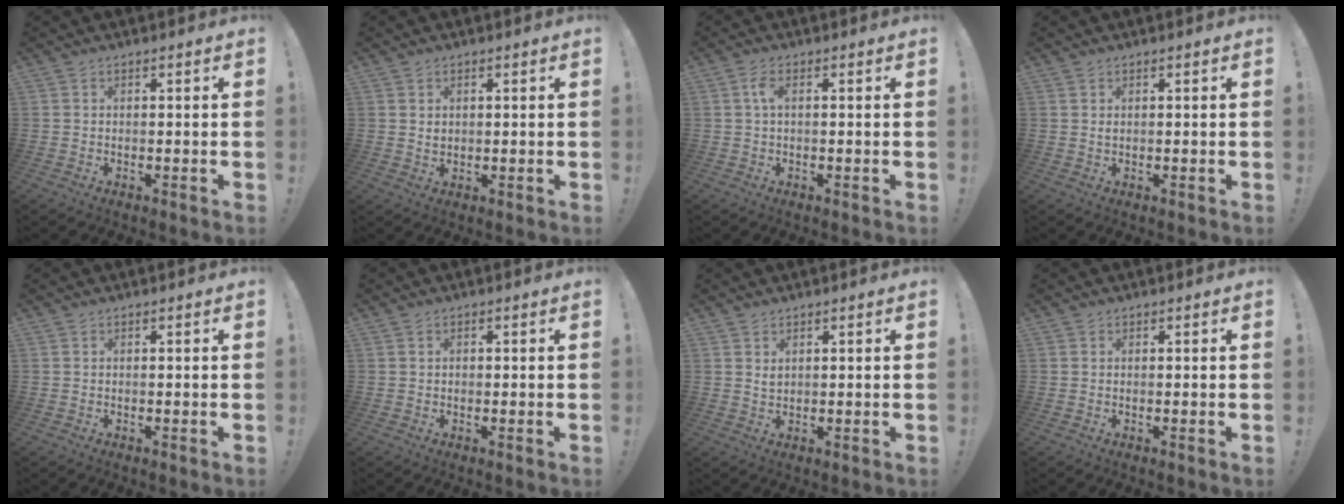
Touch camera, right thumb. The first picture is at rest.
{"total": 1.4, "force": [0.7, 1.1, 0.5], "torque": [-0.002, -0.003, 0.010]}
{"total": 3.1, "force": [0.3, 1.0, 2.9], "torque": [-0.061, 0.008, 0.006]}
{"total": 0.5, "force": [0.4, 0.3, 0.3], "torque": [-0.001, -0.003, 0.007]}
{"total": 0.0}
{"total": 0.6, "force": [-0.1, 0.6, 0.1], "torque": [-0.008, 0.004, 0.000]}
{"total": 1.6, "force": [1.1, 0.8, 0.8], "torque": [-0.013, -0.004, 0.021]}
{"total": 0.0}